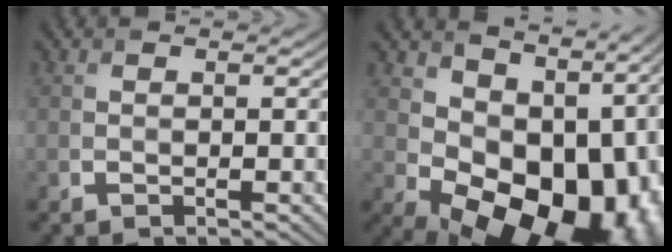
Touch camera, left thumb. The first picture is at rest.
{"total": 16.2, "force": [0.2, 11.5, 11.4], "torque": [-0.145, -0.036, 0.044]}